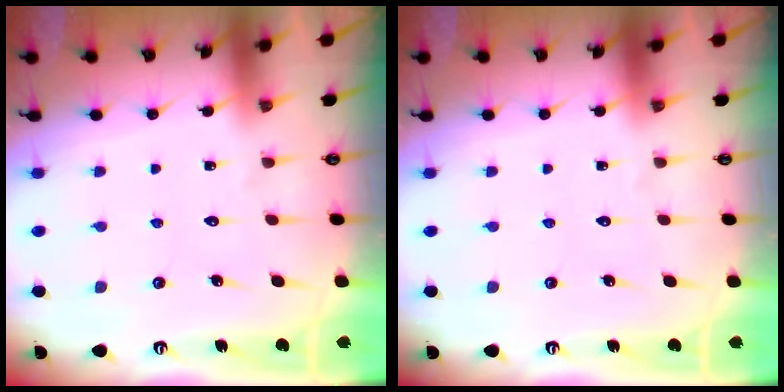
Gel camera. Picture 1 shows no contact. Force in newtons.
{"total": 0.0}